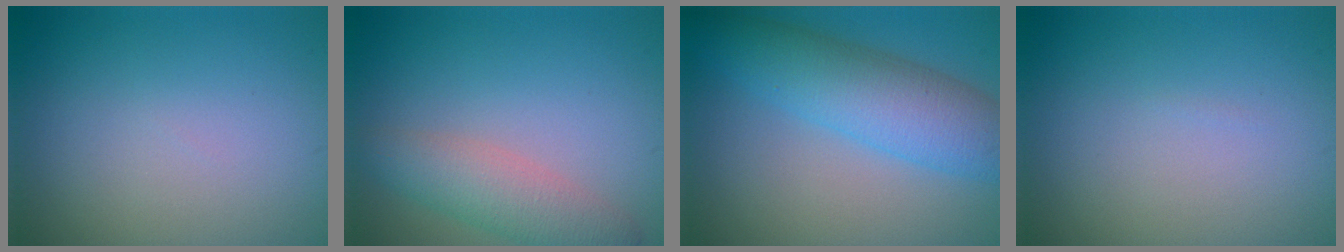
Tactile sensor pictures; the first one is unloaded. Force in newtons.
{"total": 3.8, "press": 3.8, "slide": 0.1}
{"total": 7.1, "press": 7.1, "slide": 0.3}
{"total": 0.0}